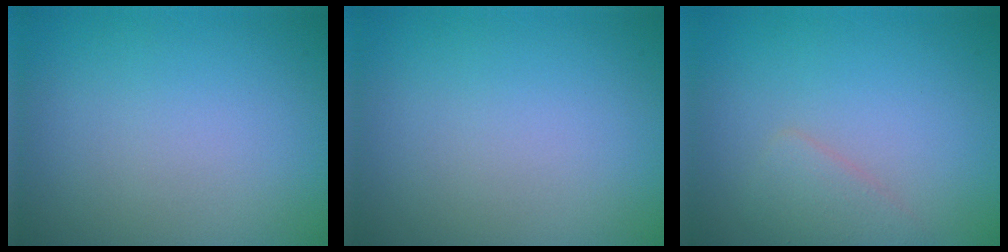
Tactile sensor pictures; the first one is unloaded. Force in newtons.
{"total": 0.0}
{"total": 1.7, "press": 1.7, "slide": 0.1}